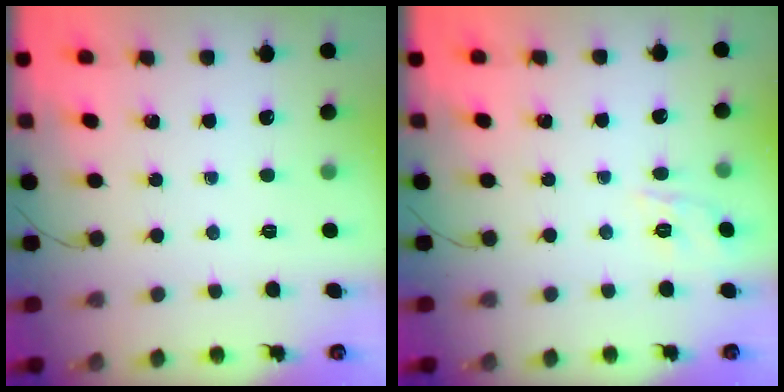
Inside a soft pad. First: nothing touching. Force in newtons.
{"total": 5.5, "press": 5.2, "slide": 1.6}